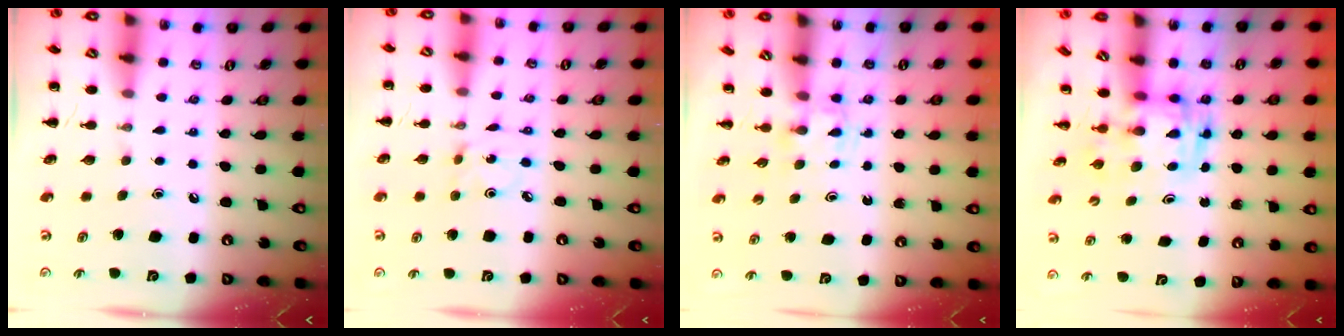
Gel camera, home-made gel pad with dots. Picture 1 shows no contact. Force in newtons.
{"total": 1.2, "press": 1.2, "slide": 0.4}
{"total": 1.7, "press": 1.4, "slide": 0.9}
{"total": 2.9, "press": 2.8, "slide": 0.5}